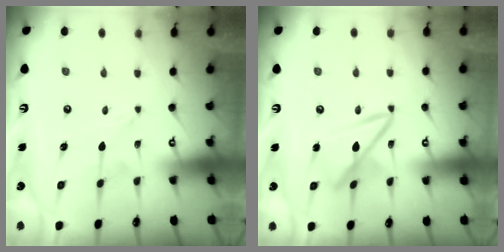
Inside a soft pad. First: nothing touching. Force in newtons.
{"total": 9.8, "press": 9.8, "slide": 0.7}